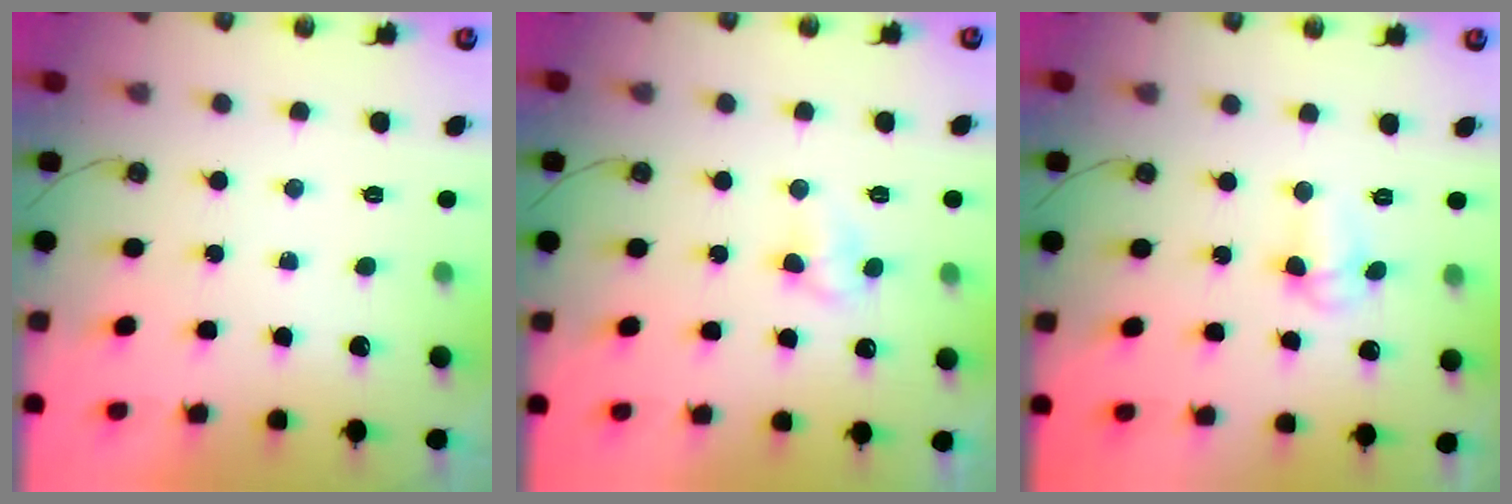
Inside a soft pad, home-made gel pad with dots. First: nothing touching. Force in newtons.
{"total": 4.3, "press": 4.3, "slide": 0.6}
{"total": 4.0, "press": 3.9, "slide": 1.0}